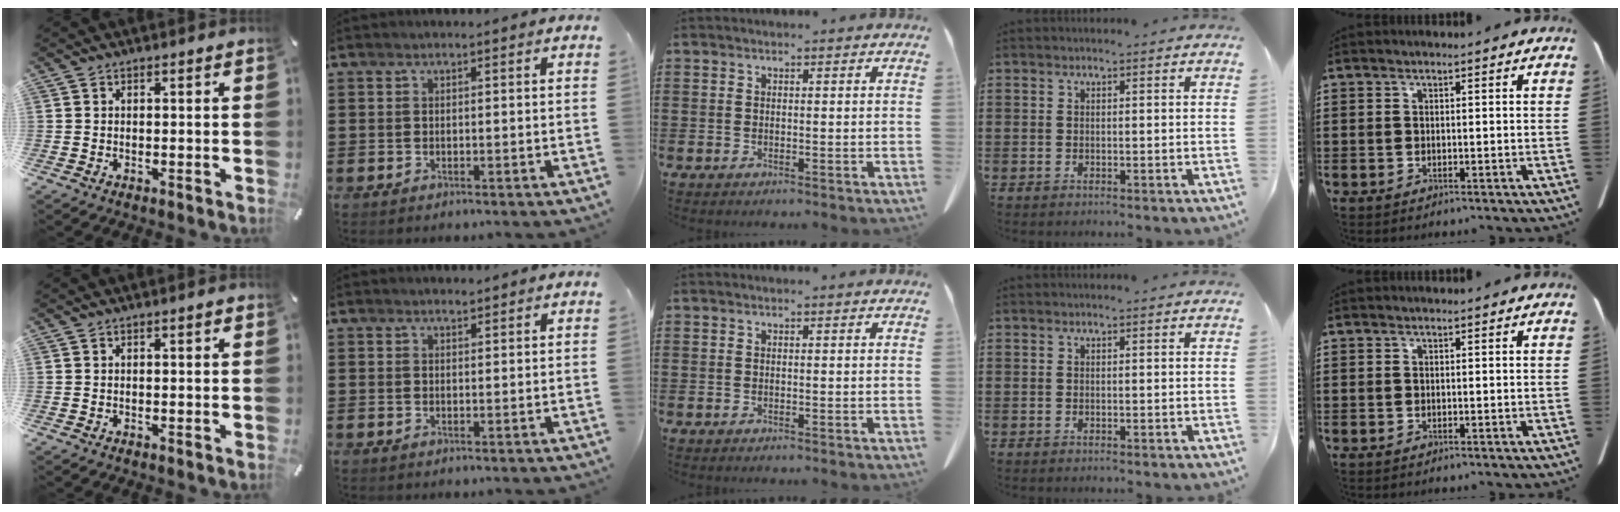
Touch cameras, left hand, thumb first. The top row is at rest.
{"thumb": {"total": 0.7, "force": [0.2, 0.2, 0.7], "torque": [-0.013, 0.003, 0.002]}, "index": {"total": 0.8, "force": [0.8, 0.1, 0.3], "torque": [-0.006, 0.000, 0.015]}}